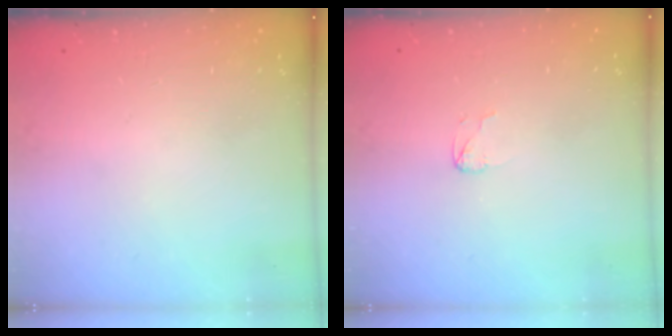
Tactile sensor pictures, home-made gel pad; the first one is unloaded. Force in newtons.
{"total": 2.9, "press": 2.9, "slide": 0.2}